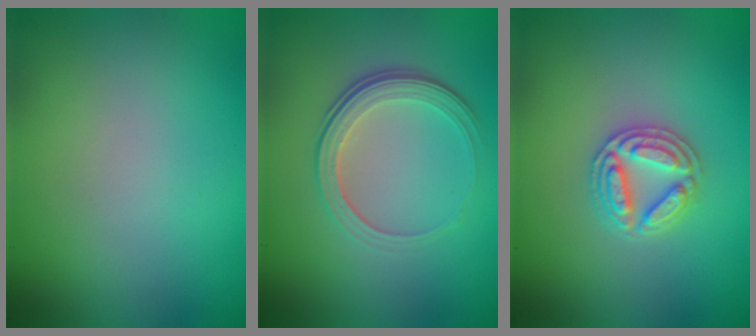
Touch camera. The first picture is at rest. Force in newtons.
{"total": 3.8, "press": 2.6, "slide": 2.8}
{"total": 3.7, "press": 3.6, "slide": 0.6}